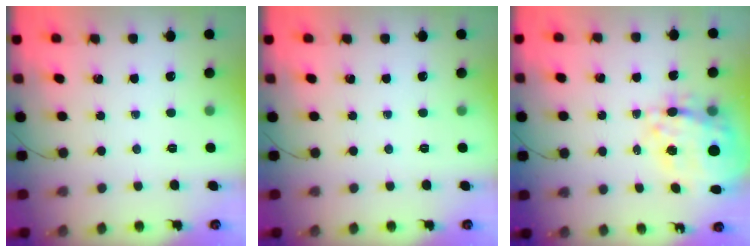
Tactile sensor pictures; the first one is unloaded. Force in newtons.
{"total": 0.0}
{"total": 13.4, "press": 12.6, "slide": 4.6}